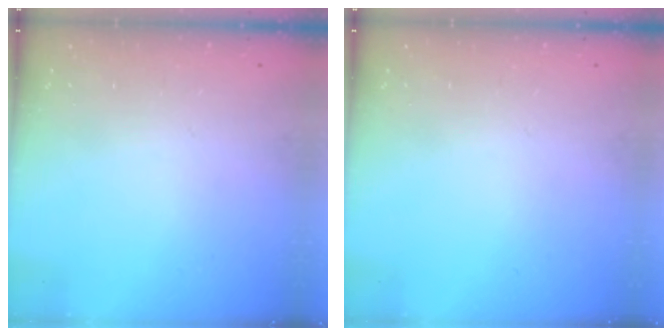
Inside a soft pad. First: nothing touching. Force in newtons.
{"total": 0.0}